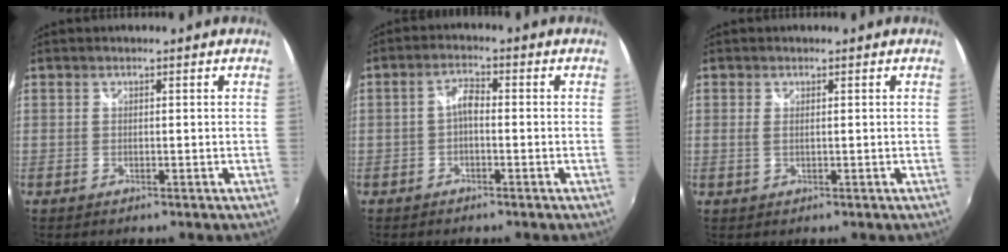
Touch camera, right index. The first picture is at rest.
{"total": 2.8, "force": [-0.9, 1.2, 2.3], "torque": [-0.047, 0.009, -0.019]}
{"total": 1.0, "force": [0.4, 0.4, 0.9], "torque": [-0.018, 0.003, 0.008]}